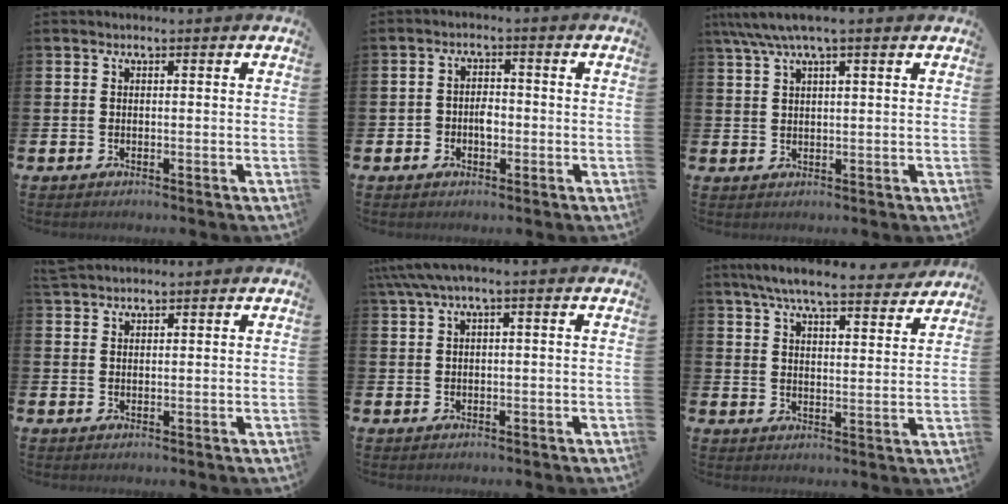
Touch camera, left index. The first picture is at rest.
{"total": 2.4, "force": [-0.7, 1.8, 1.3], "torque": [-0.011, -0.001, -0.021]}
{"total": 4.5, "force": [3.3, 0.6, 3.1], "torque": [-0.067, -0.002, 0.060]}
{"total": 2.1, "force": [2.1, 0.5, 0.2], "torque": [0.004, -0.007, 0.036]}
{"total": 2.5, "force": [1.0, 0.3, 2.3], "torque": [-0.046, 0.002, 0.017]}
{"total": 7.1, "force": [6.6, 0.8, 2.5], "torque": [-0.056, -0.042, 0.113]}